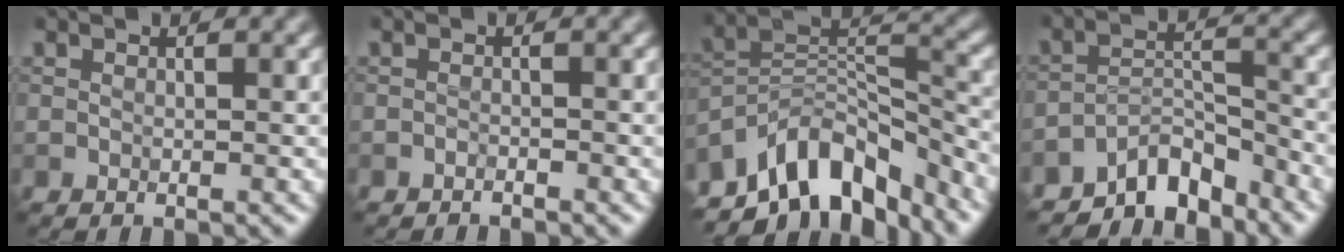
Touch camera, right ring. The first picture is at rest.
{"total": 0.7, "force": [-0.7, 0.1, 0.1], "torque": [0.000, 0.001, -0.014]}
{"total": 10.1, "force": [-7.5, 4.4, 5.1], "torque": [-0.075, 0.005, -0.146]}
{"total": 5.4, "force": [-4.6, 1.9, 2.0], "torque": [-0.014, 0.007, -0.087]}